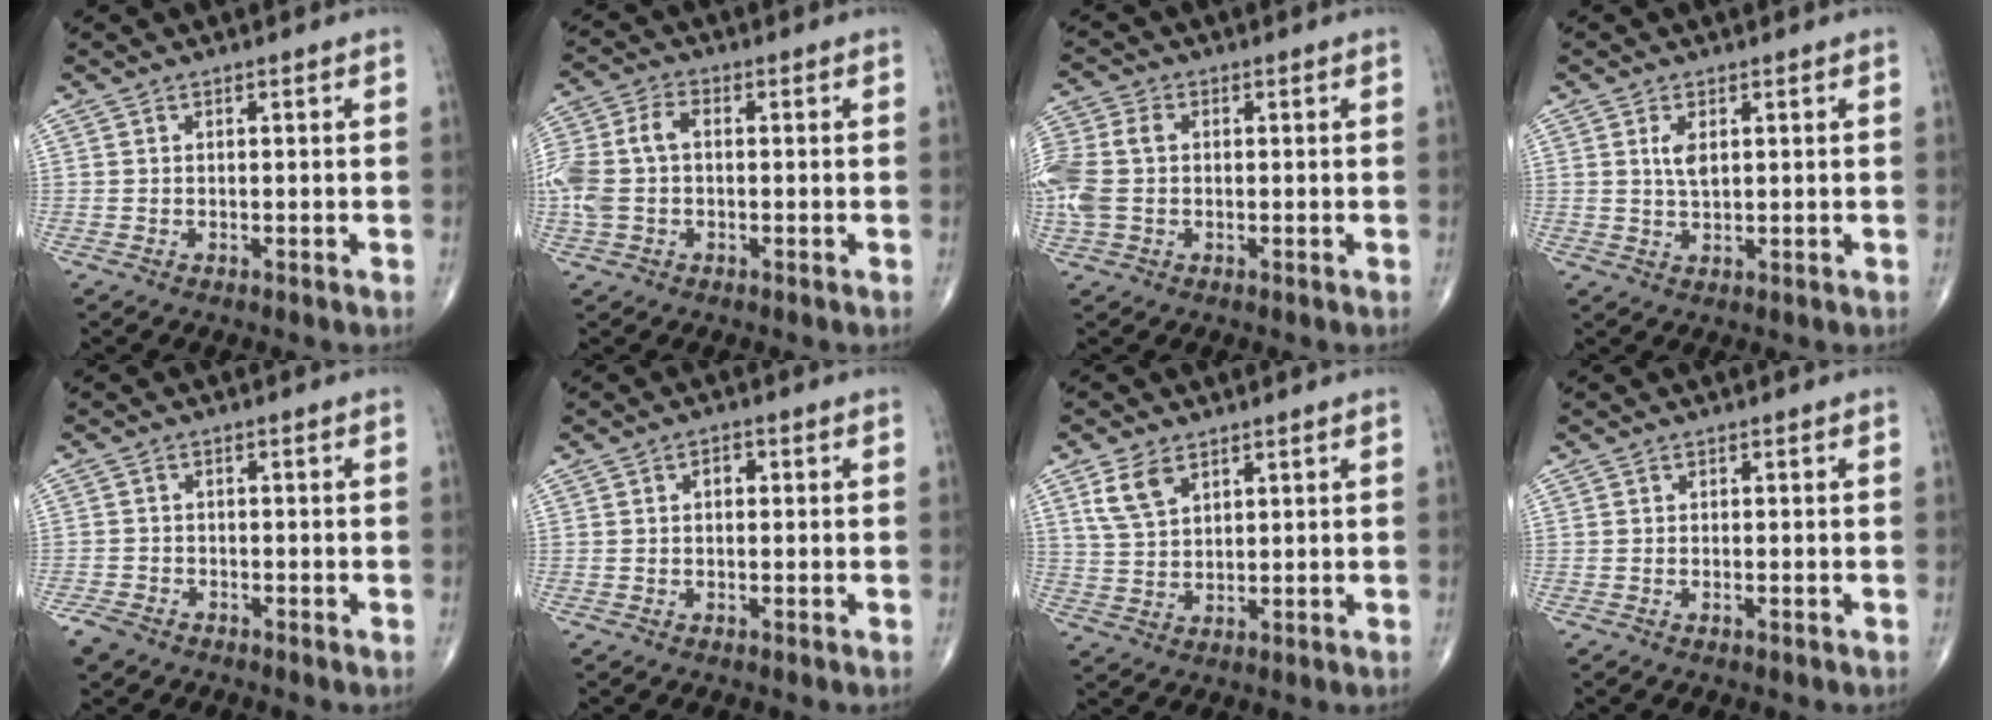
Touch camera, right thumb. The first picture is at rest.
{"total": 9.8, "force": [-0.3, 6.4, 7.5], "torque": [-0.185, 0.029, -0.008]}
{"total": 9.3, "force": [0.0, 6.6, 6.5], "torque": [-0.174, 0.020, -0.001]}
{"total": 3.2, "force": [1.0, 1.4, 2.6], "torque": [-0.049, -0.007, 0.021]}
{"total": 3.5, "force": [-2.6, 2.0, 1.2], "torque": [-0.031, 0.001, -0.049]}
{"total": 1.8, "force": [0.2, 1.3, 1.3], "torque": [-0.011, 0.007, -0.002]}
{"total": 6.0, "force": [3.3, 3.4, 3.7], "torque": [-0.066, -0.010, 0.072]}
{"total": 0.5, "force": [-0.3, 0.1, 0.4], "torque": [-0.010, -0.001, -0.004]}